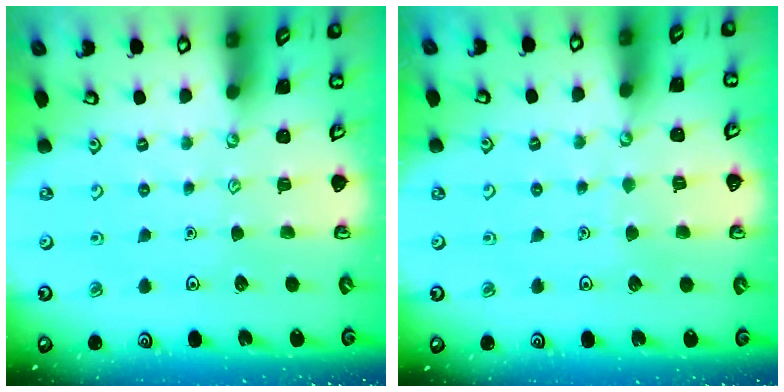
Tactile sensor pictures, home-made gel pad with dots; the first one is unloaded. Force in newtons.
{"total": 2.7, "press": 2.7, "slide": 0.2}